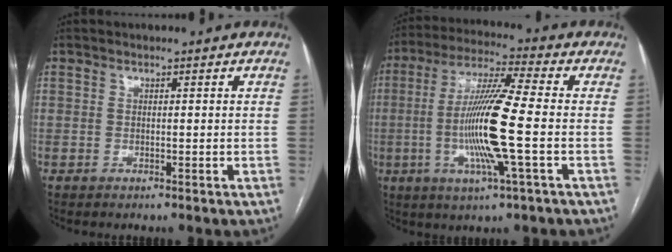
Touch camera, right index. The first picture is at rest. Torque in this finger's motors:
{"motor_torque": [2.14, 0.00, 1.05, 0.21]}